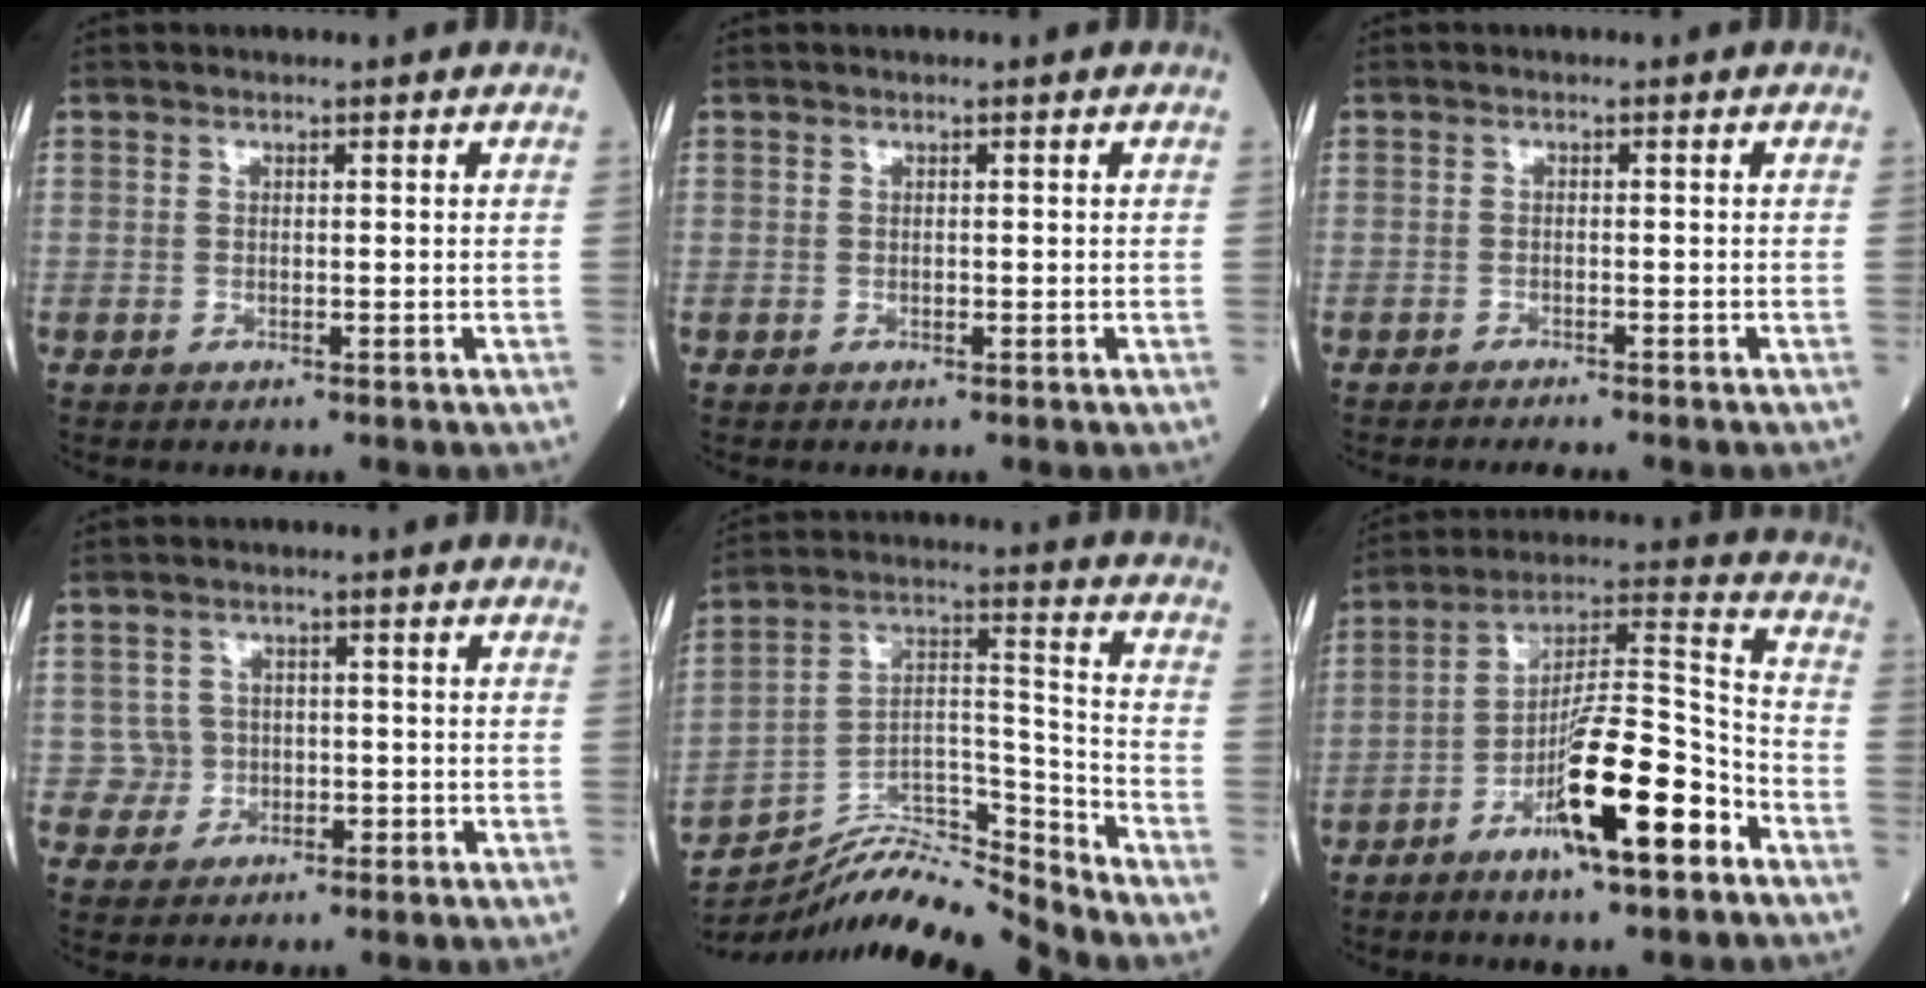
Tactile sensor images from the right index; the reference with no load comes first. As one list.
[{"total": 0.0}, {"total": 2.3, "force": [-2.1, -0.3, 0.9], "torque": [-0.013, -0.002, -0.026]}, {"total": 3.0, "force": [-0.6, 2.9, -0.3], "torque": [0.019, 0.012, -0.008]}, {"total": 12.3, "force": [-12.0, -1.2, 2.1], "torque": [-0.036, 0.053, -0.216]}, {"total": 15.5, "force": [-7.8, 2.1, 13.2], "torque": [-0.231, -0.001, -0.131]}]